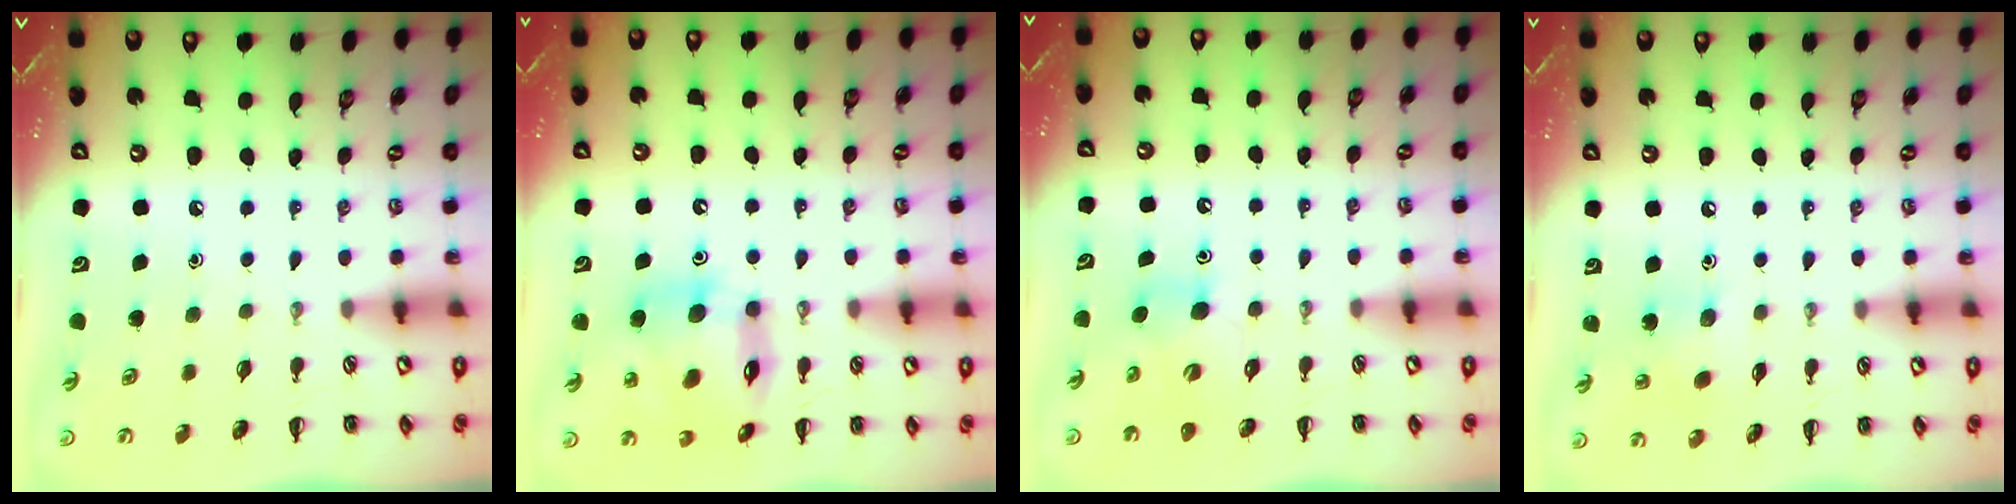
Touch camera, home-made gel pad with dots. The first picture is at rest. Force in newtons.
{"total": 12.0, "press": 11.6, "slide": 3.1}
{"total": 5.6, "press": 5.6, "slide": 0.7}
{"total": 8.2, "press": 8.0, "slide": 1.6}